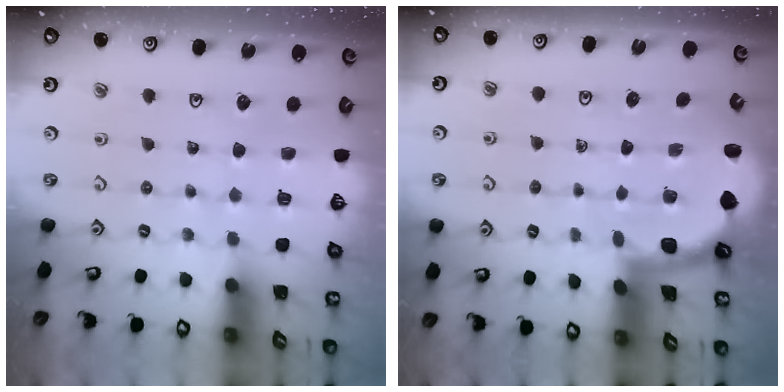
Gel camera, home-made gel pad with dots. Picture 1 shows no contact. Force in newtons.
{"total": 1.8, "press": 1.8, "slide": 0.1}